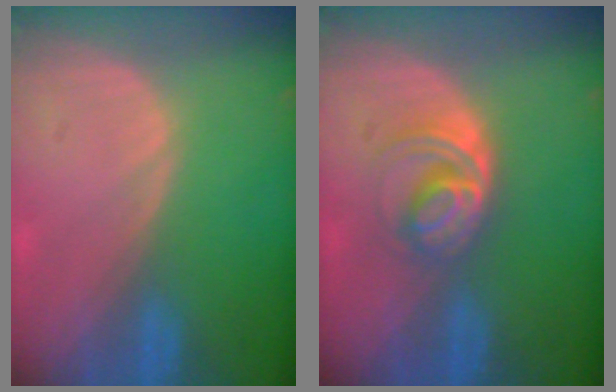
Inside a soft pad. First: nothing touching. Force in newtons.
{"total": 5.9, "press": 5.2, "slide": 2.7}